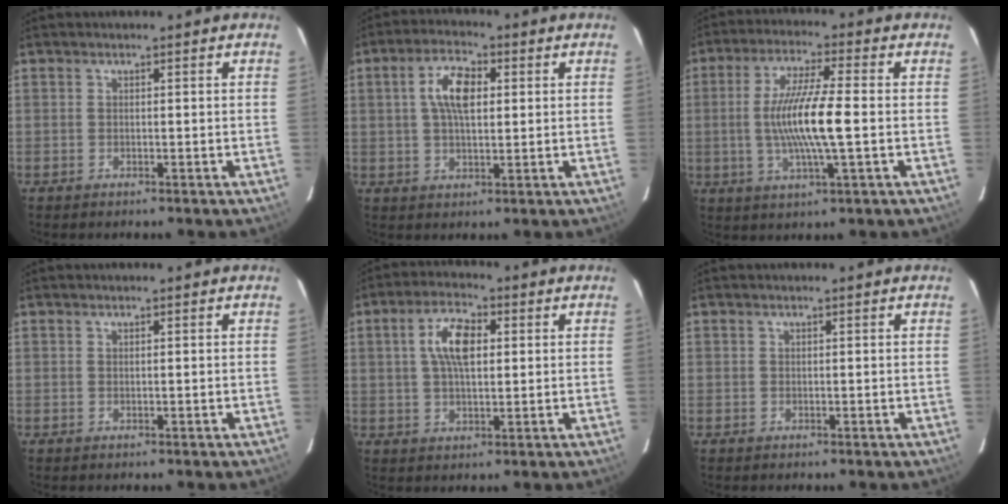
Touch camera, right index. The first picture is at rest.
{"total": 7.5, "force": [1.7, 3.5, 6.4], "torque": [-0.118, 0.014, 0.031]}
{"total": 11.7, "force": [-0.9, 1.1, 11.6], "torque": [-0.223, -0.004, -0.018]}
{"total": 0.0}
{"total": 7.9, "force": [1.8, 3.7, 6.8], "torque": [-0.126, 0.015, 0.033]}
{"total": 0.0}